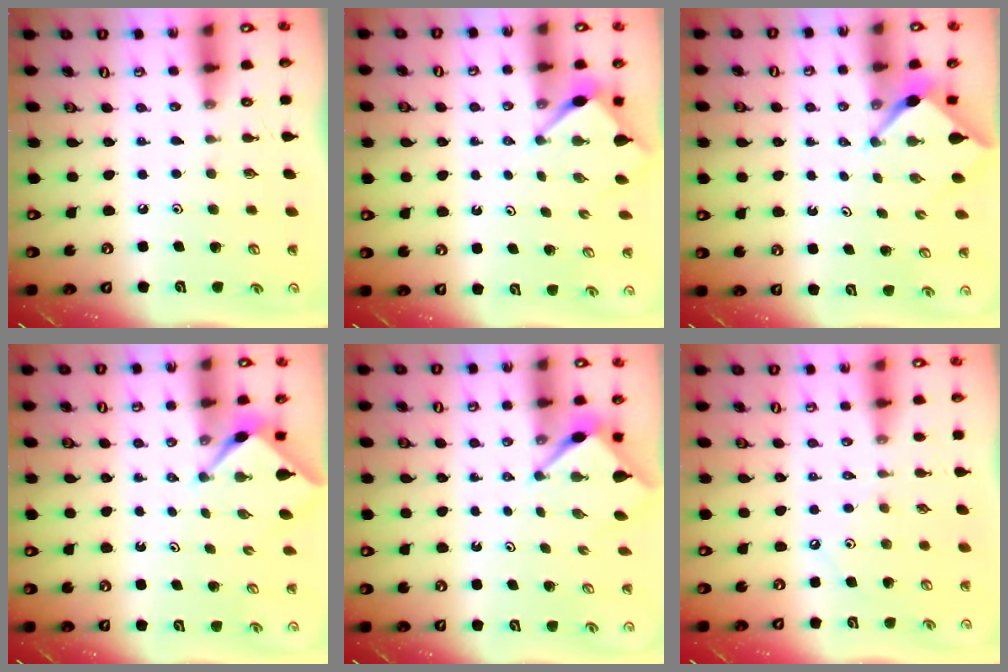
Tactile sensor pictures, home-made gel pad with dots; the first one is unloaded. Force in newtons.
{"total": 3.3, "press": 3.3, "slide": 0.3}
{"total": 2.4, "press": 2.4, "slide": 0.3}
{"total": 2.8, "press": 2.8, "slide": 0.4}
{"total": 2.9, "press": 2.9, "slide": 0.3}
{"total": 1.8, "press": 1.7, "slide": 0.4}